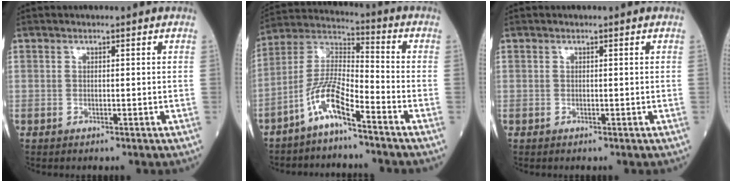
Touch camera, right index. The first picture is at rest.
{"total": 8.7, "force": [-5.6, 1.1, 6.5], "torque": [-0.146, 0.005, -0.117]}
{"total": 0.0}